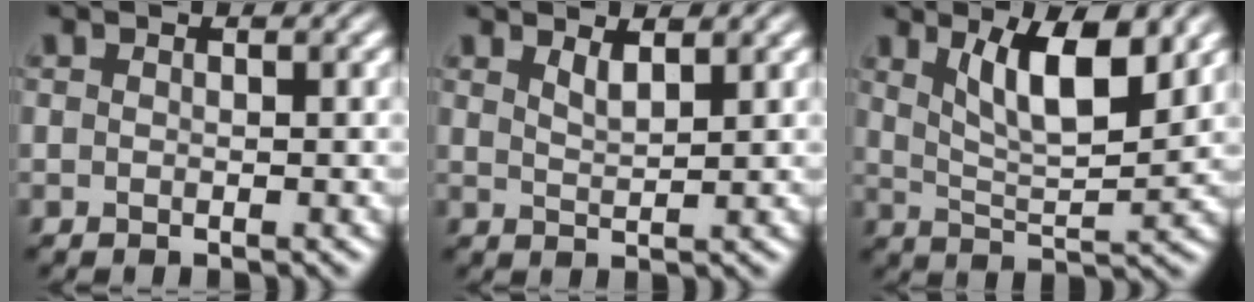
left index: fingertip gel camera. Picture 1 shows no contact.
{"total": 1.7, "force": [1.3, 0.5, 1.0], "torque": [-0.018, -0.002, 0.025]}
{"total": 6.5, "force": [3.2, 2.0, 5.3], "torque": [-0.095, -0.007, 0.058]}